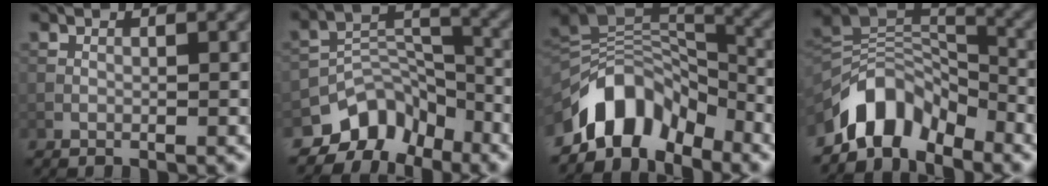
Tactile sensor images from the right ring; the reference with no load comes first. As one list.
[{"total": 6.5, "force": [-4.9, 3.7, 2.0], "torque": [-0.017, -0.005, -0.091]}, {"total": 8.6, "force": [-6.0, 4.4, 4.4], "torque": [-0.053, 0.006, -0.118]}, {"total": 6.9, "force": [-5.3, 3.4, 3.0], "torque": [-0.033, -0.001, -0.107]}]